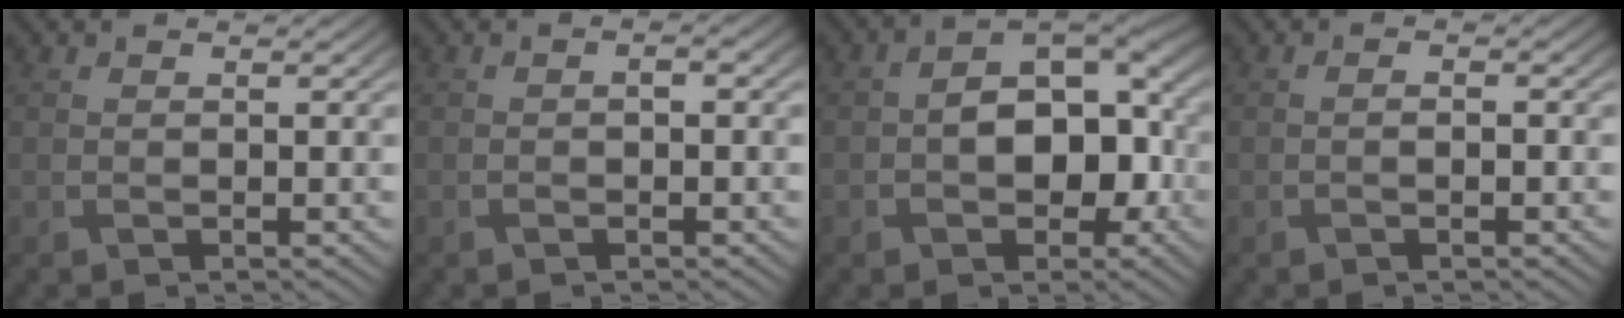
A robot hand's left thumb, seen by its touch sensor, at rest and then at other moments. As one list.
[{"total": 1.0, "force": [-0.2, 0.4, 1.0], "torque": [-0.019, 0.002, -0.003]}, {"total": 8.6, "force": [-1.0, 5.5, 6.5], "torque": [-0.102, -0.005, -0.015]}, {"total": 0.9, "force": [-0.3, 0.3, 0.8], "torque": [-0.013, 0.001, -0.005]}]